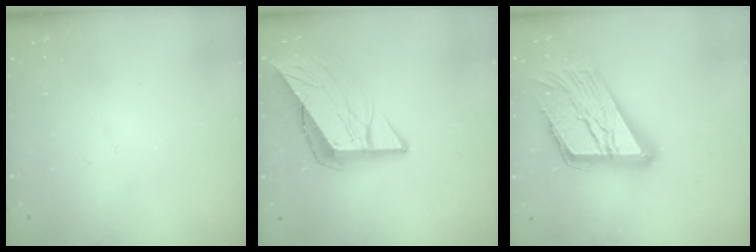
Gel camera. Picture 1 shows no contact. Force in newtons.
{"total": 10.2, "press": 10.1, "slide": 1.3}
{"total": 22.8, "press": 22.7, "slide": 2.2}